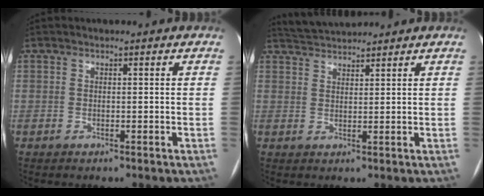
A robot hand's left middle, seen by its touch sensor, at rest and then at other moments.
{"total": 3.9, "force": [3.8, -0.1, 0.3], "torque": [-0.014, 0.022, 0.076]}